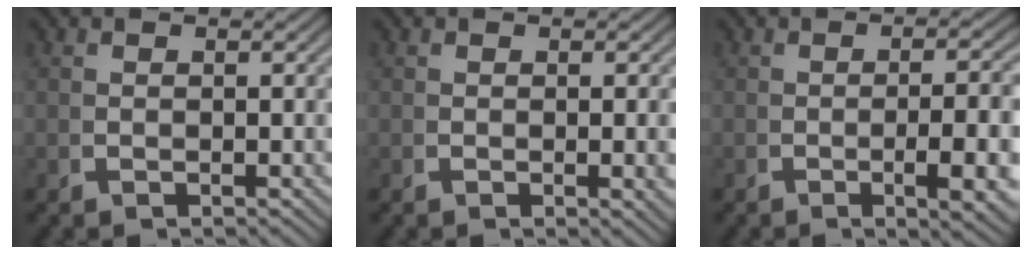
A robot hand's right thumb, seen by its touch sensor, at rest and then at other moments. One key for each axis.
{"total": 1.4, "fx": 0.0, "fy": 0.3, "fz": 1.4, "tx": -0.020, "ty": 0.000, "tz": 0.000}
{"total": 5.5, "fx": -1.4, "fy": 1.4, "fz": 5.1, "tx": -0.075, "ty": 0.003, "tz": -0.019}